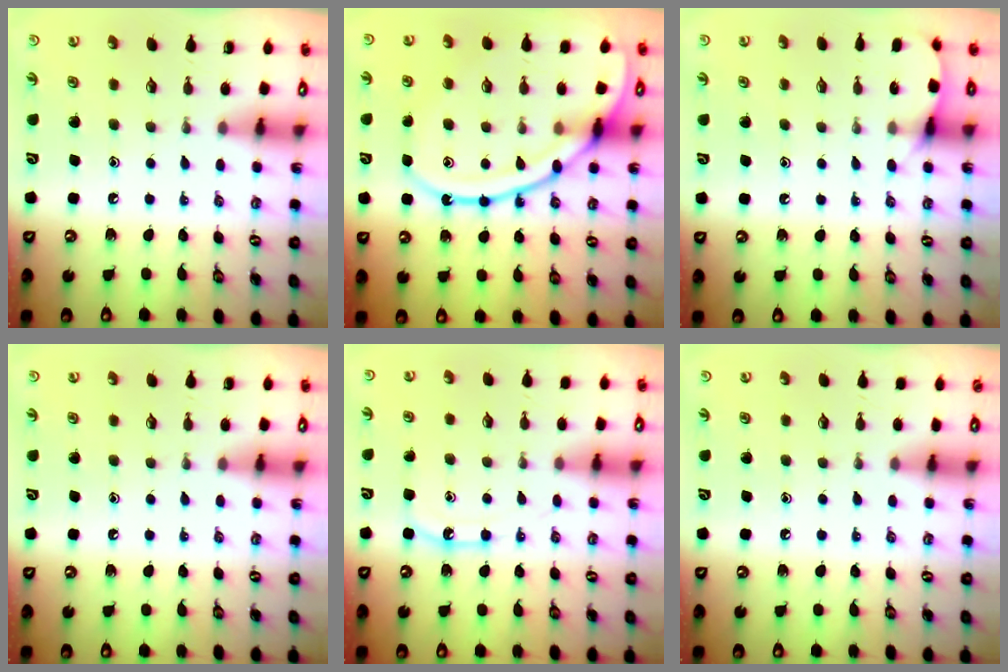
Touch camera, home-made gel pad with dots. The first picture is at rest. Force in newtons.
{"total": 17.9, "press": 17.8, "slide": 1.6}
{"total": 5.6, "press": 5.6, "slide": 0.7}
{"total": 0.0}
{"total": 8.2, "press": 8.1, "slide": 0.9}
{"total": 2.7, "press": 2.7, "slide": 0.5}